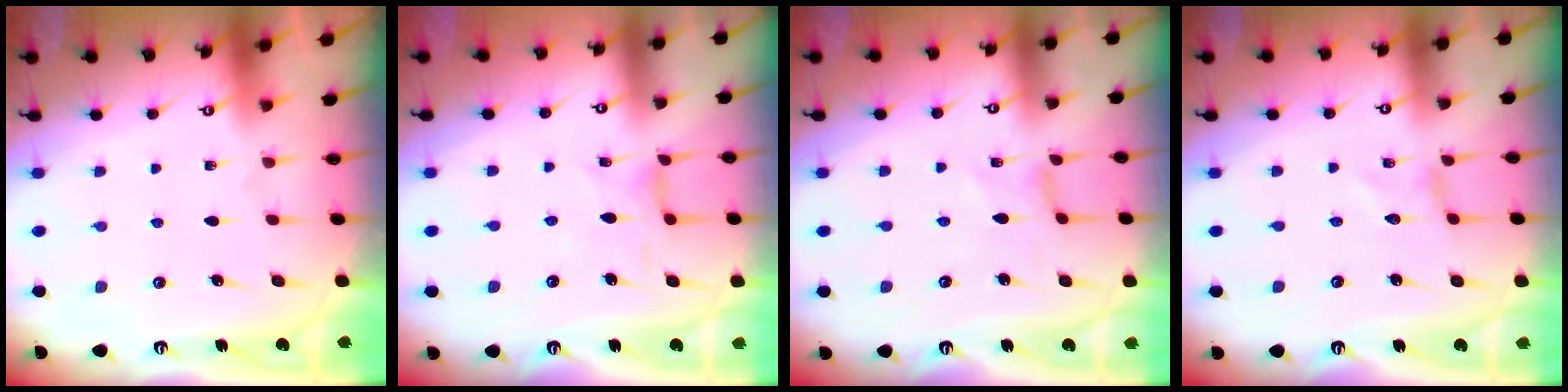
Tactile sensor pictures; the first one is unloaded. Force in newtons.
{"total": 2.6, "press": 2.6, "slide": 0.5}
{"total": 0.0}
{"total": 0.0}